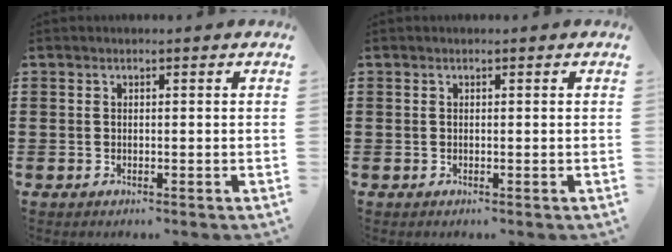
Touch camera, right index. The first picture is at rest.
{"total": 0.0}